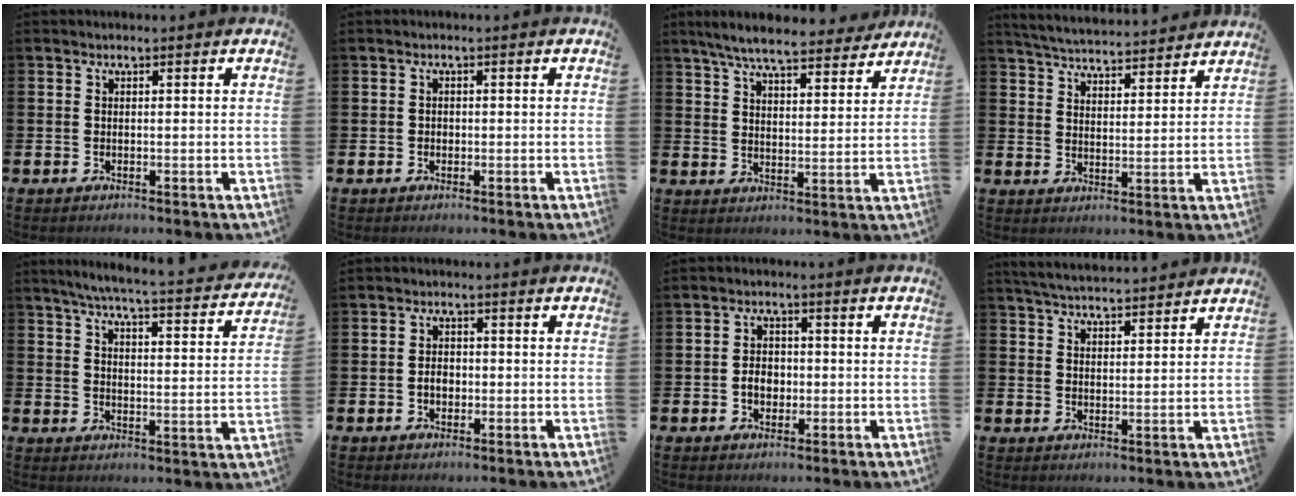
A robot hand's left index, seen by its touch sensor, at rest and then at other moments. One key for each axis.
{"total": 0.7, "fx": -0.2, "fy": 0.6, "fz": 0.2, "tx": -0.003, "ty": 0.005, "tz": -0.007}
{"total": 7.4, "fx": 6.8, "fy": 1.2, "fz": 2.6, "tx": -0.065, "ty": -0.038, "tz": 0.118}
{"total": 5.1, "fx": 5.1, "fy": 0.3, "fz": 0.4, "tx": -0.032, "ty": -0.035, "tz": 0.090}
{"total": 5.4, "fx": 5.0, "fy": -0.1, "fz": 2.1, "tx": -0.057, "ty": -0.043, "tz": 0.080}
{"total": 2.1, "fx": -0.5, "fy": 1.5, "fz": 1.4, "tx": -0.018, "ty": 0.001, "tz": -0.014}
{"total": 3.0, "fx": -0.8, "fy": 2.3, "fz": 1.8, "tx": -0.019, "ty": -0.002, "tz": -0.021}
{"total": 4.5, "fx": 4.4, "fy": 0.0, "fz": 0.4, "tx": -0.027, "ty": -0.024, "tz": 0.081}